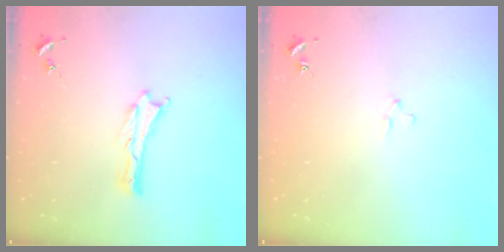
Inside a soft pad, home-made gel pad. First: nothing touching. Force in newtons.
{"total": 1.9, "press": 1.9, "slide": 0.2}